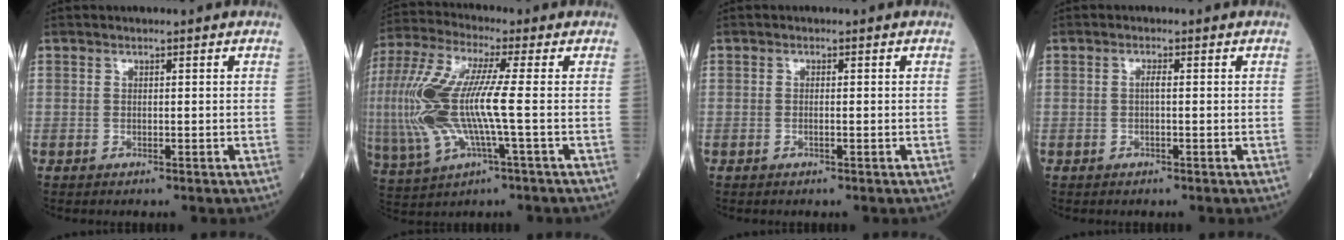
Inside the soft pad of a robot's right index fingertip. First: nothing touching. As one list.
[{"total": 16.6, "force": [-1.1, 3.0, 16.3], "torque": [-0.384, 0.004, -0.019]}, {"total": 0.7, "force": [-0.1, 0.1, 0.7], "torque": [-0.019, 0.000, 0.000]}, {"total": 1.1, "force": [0.1, 0.3, 1.1], "torque": [-0.026, 0.001, 0.001]}]